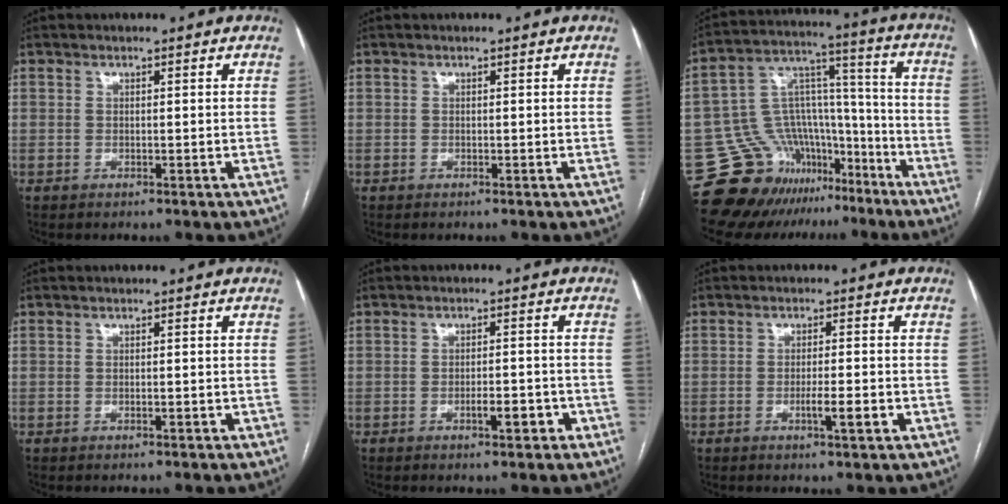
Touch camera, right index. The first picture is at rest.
{"total": 0.0}
{"total": 15.9, "force": [-11.1, 10.3, 4.8], "torque": [-0.069, 0.093, -0.173]}
{"total": 0.8, "force": [-0.3, 0.2, 0.7], "torque": [-0.015, -0.001, -0.002]}
{"total": 3.7, "force": [-1.7, 1.1, 3.1], "torque": [-0.047, 0.003, -0.022]}
{"total": 3.8, "force": [-1.3, 0.2, 3.6], "torque": [-0.057, -0.003, -0.020]}